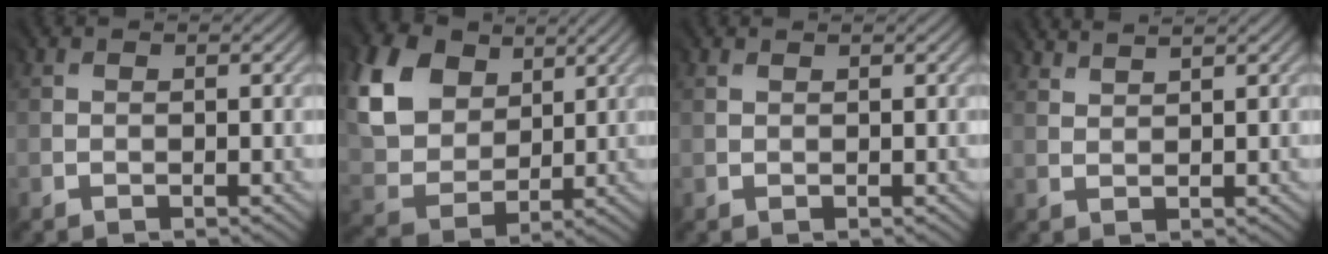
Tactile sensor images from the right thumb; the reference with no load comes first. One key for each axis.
{"total": 12.4, "fx": 5.7, "fy": 9.1, "fz": 6.3, "tx": -0.206, "ty": 0.022, "tz": 0.125}
{"total": 0.6, "fx": 0.6, "fy": 0.1, "fz": 0.1, "tx": -0.006, "ty": 0.001, "tz": 0.013}
{"total": 1.8, "fx": 1.8, "fy": -0.3, "fz": -0.1, "tx": 0.003, "ty": 0.001, "tz": 0.039}